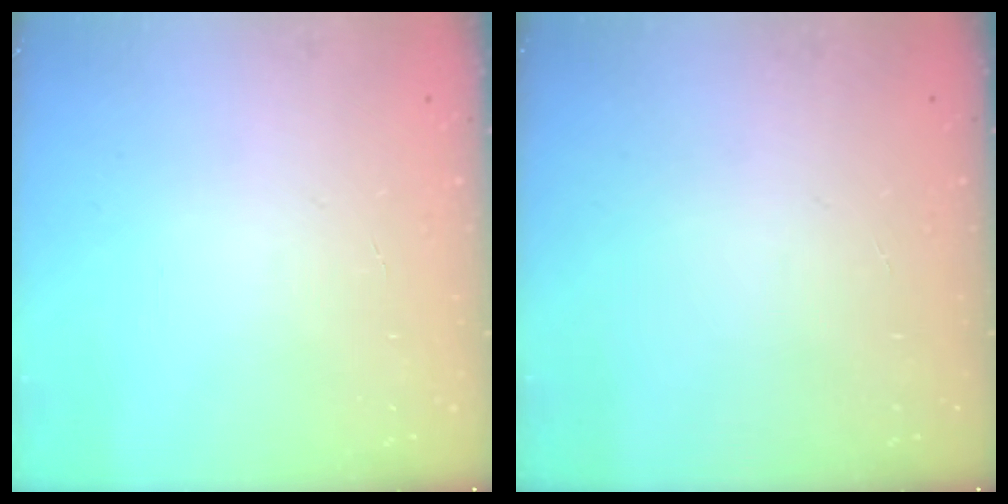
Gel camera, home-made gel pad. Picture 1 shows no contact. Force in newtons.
{"total": 0.0}